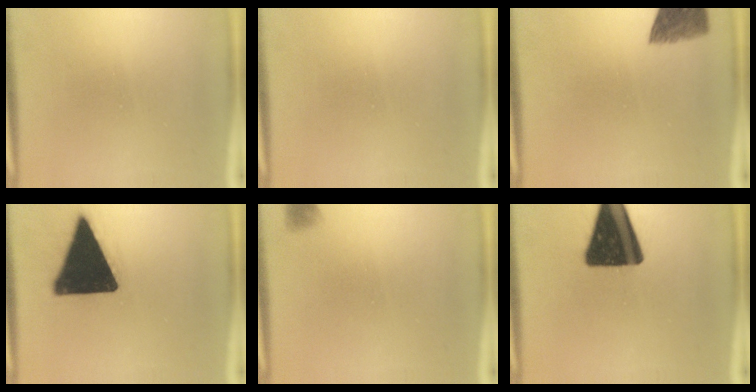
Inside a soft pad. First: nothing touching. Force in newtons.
{"total": 0.0}
{"total": 6.5}
{"total": 19.7}
{"total": 1.2}
{"total": 19.4}